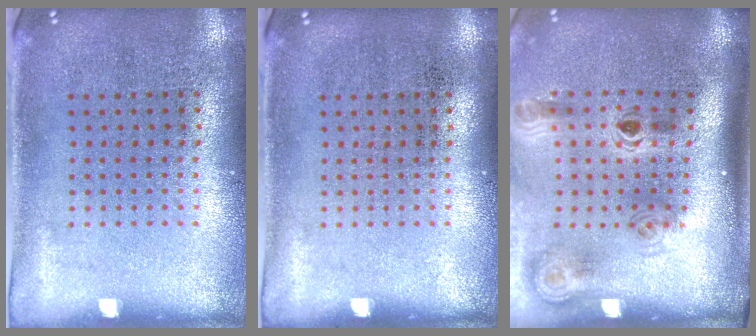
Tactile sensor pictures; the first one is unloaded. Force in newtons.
{"total": 0.0}
{"total": 2.1, "press": 1.4, "slide": 1.6}